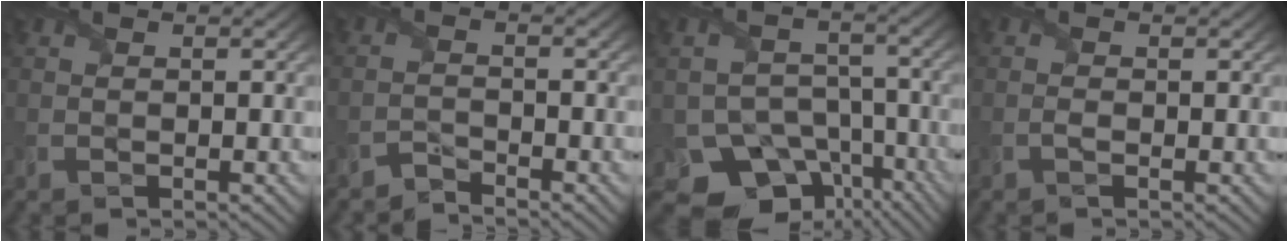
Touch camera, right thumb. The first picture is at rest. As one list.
[{"total": 2.0, "force": [-2.0, 0.2, 0.0], "torque": [0.004, 0.003, -0.046]}, {"total": 11.5, "force": [-7.4, 7.9, 3.8], "torque": [-0.071, -0.023, -0.108]}, {"total": 0.6, "force": [-0.3, 0.2, 0.5], "torque": [-0.013, -0.001, -0.007]}]